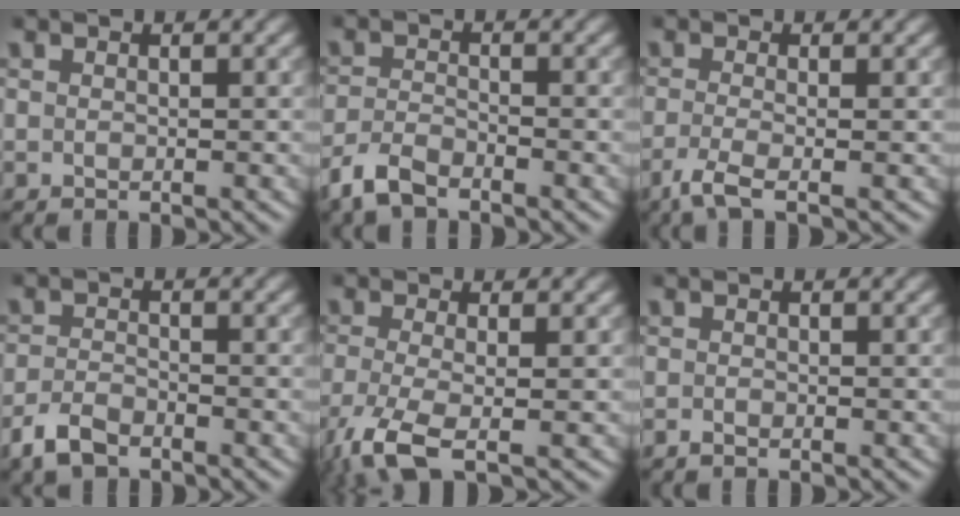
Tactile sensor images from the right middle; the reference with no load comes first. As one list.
[{"total": 3.0, "force": [-2.6, 0.9, 1.2], "torque": [-0.032, -0.005, -0.061]}, {"total": 3.3, "force": [-1.7, 0.9, 2.7], "torque": [-0.054, -0.012, -0.044]}, {"total": 2.8, "force": [-2.3, 1.0, 1.2], "torque": [-0.030, -0.003, -0.053]}, {"total": 4.9, "force": [-2.6, 1.3, 3.9], "torque": [-0.091, -0.014, -0.062]}, {"total": 0.7, "force": [-0.6, 0.1, 0.2], "torque": [-0.008, -0.003, -0.012]}]